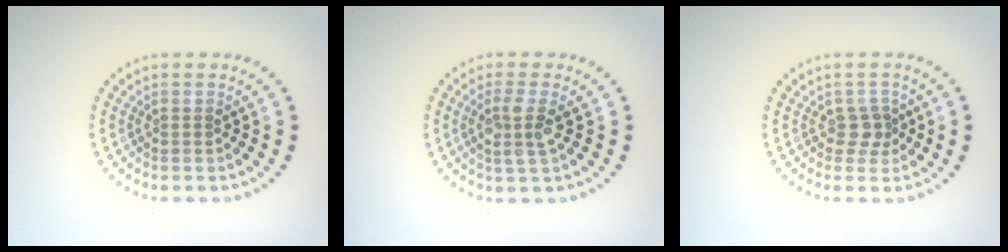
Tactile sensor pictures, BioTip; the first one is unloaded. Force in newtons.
{"total": 2.5, "press": 2.2, "slide": 1.2}
{"total": 1.8, "press": 1.4, "slide": 1.1}